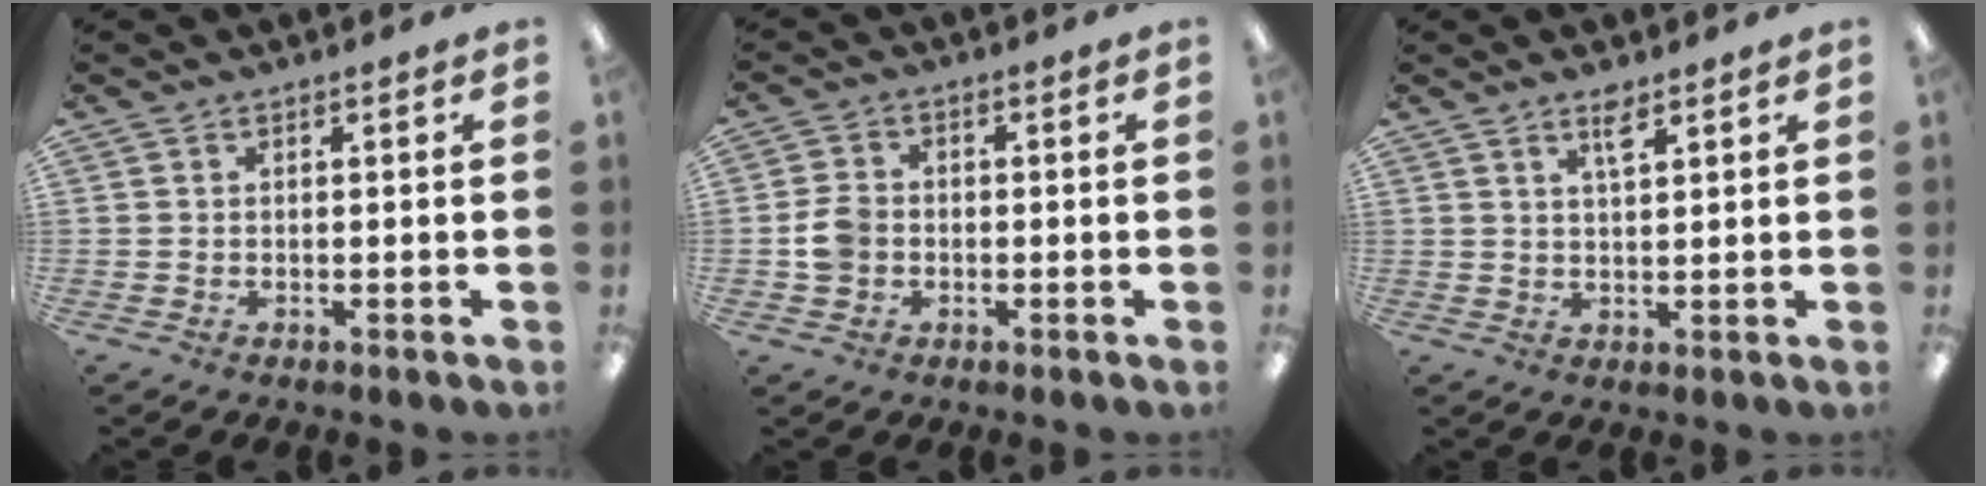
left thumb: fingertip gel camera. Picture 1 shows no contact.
{"total": 5.2, "force": [-0.8, 4.3, 2.7], "torque": [-0.054, 0.010, -0.013]}
{"total": 3.9, "force": [2.7, 1.2, 2.5], "torque": [-0.042, -0.004, 0.045]}